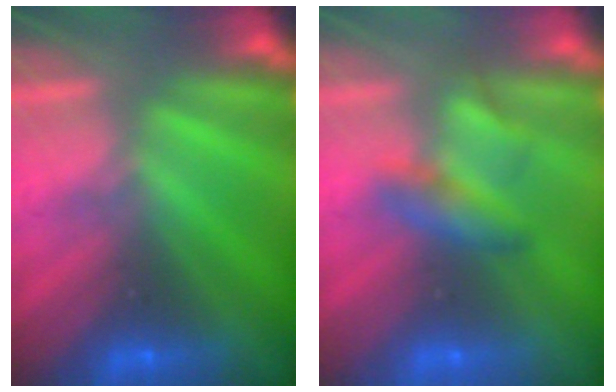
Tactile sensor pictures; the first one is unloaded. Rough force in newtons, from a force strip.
{"total": 2.2}